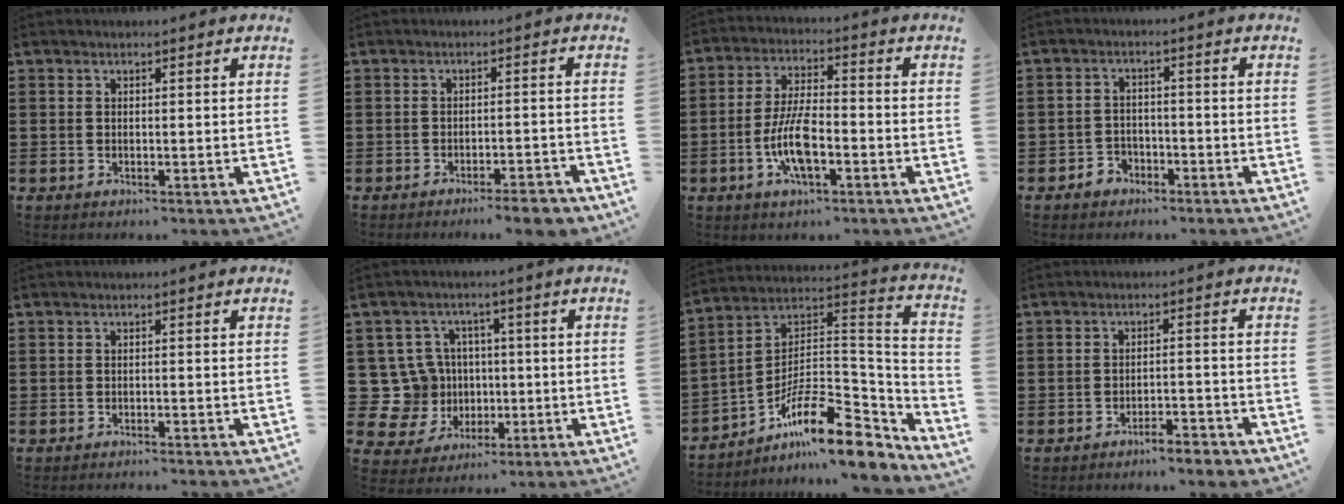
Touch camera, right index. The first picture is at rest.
{"total": 4.1, "force": [-3.6, 0.0, 2.0], "torque": [-0.032, -0.007, -0.066]}
{"total": 8.7, "force": [-2.9, 2.9, 7.6], "torque": [-0.173, -0.009, -0.061]}
{"total": 2.7, "force": [-2.1, 1.6, 0.3], "torque": [-0.014, 0.007, -0.045]}
{"total": 0.8, "force": [-0.8, -0.1, 0.0], "torque": [-0.004, 0.001, -0.016]}
{"total": 9.7, "force": [0.6, 9.3, 2.9], "torque": [-0.129, 0.002, 0.020]}
{"total": 14.3, "force": [-9.5, 4.6, 9.7], "torque": [-0.146, 0.014, -0.171]}
{"total": 3.3, "force": [-3.3, 0.2, 0.7], "torque": [-0.015, 0.000, -0.067]}